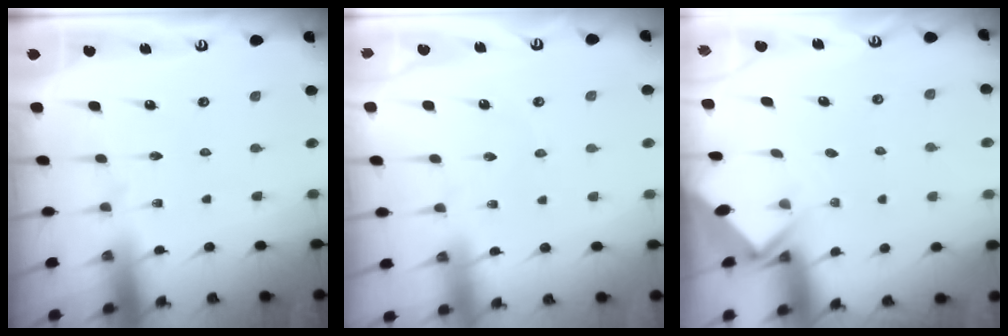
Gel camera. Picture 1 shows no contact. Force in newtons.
{"total": 1.2, "press": 1.2, "slide": 0.2}
{"total": 2.7, "press": 2.7, "slide": 0.2}